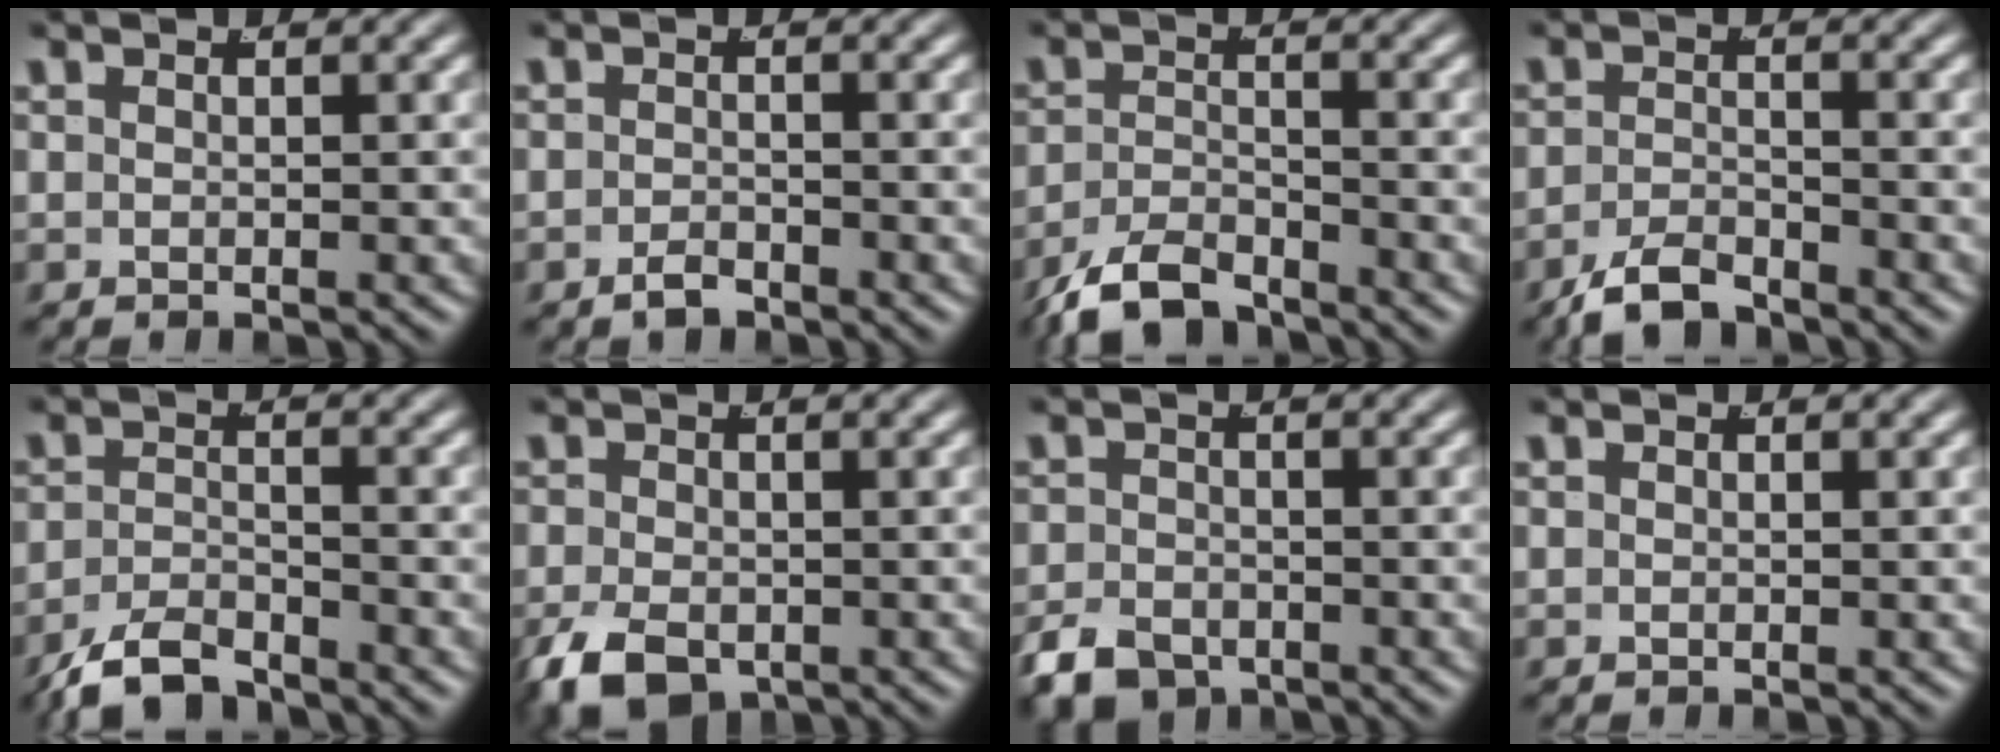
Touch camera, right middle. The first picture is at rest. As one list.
[{"total": 1.5, "force": [-1.4, 0.1, 0.3], "torque": [-0.003, -0.006, -0.023]}, {"total": 4.9, "force": [-4.2, 1.6, 1.7], "torque": [-0.030, -0.012, -0.069]}, {"total": 3.4, "force": [-3.2, 0.7, 1.1], "torque": [-0.015, -0.006, -0.054]}, {"total": 4.4, "force": [-4.0, 1.2, 1.3], "torque": [-0.020, -0.010, -0.067]}, {"total": 4.8, "force": [-3.1, 2.5, 2.6], "torque": [-0.049, -0.027, -0.040]}, {"total": 4.0, "force": [-3.2, 2.0, 1.3], "torque": [-0.013, -0.015, -0.054]}, {"total": 0.0}]